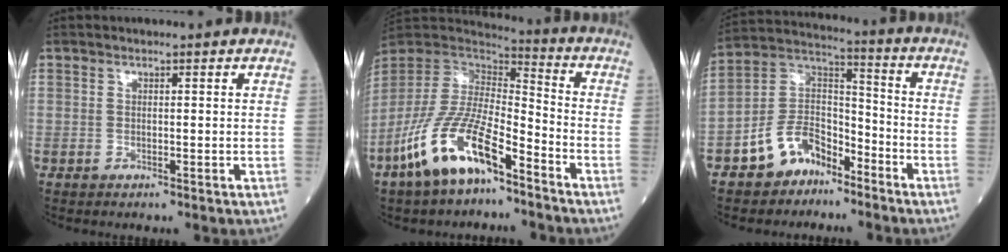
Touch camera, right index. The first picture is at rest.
{"total": 16.2, "force": [-9.6, 5.7, 11.8], "torque": [-0.255, -0.006, -0.183]}
{"total": 10.6, "force": [-6.9, 6.2, 5.1], "torque": [-0.117, 0.032, -0.133]}